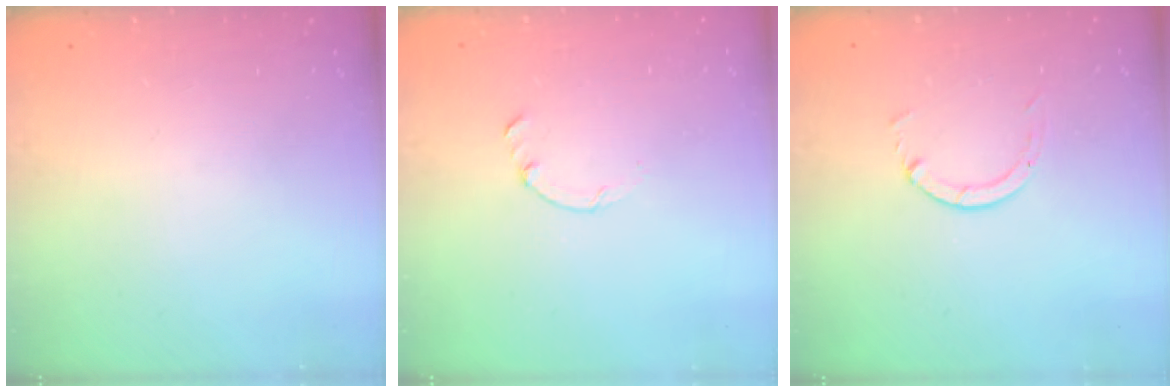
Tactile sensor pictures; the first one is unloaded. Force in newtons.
{"total": 0.0}
{"total": 1.3, "press": 1.2, "slide": 0.3}